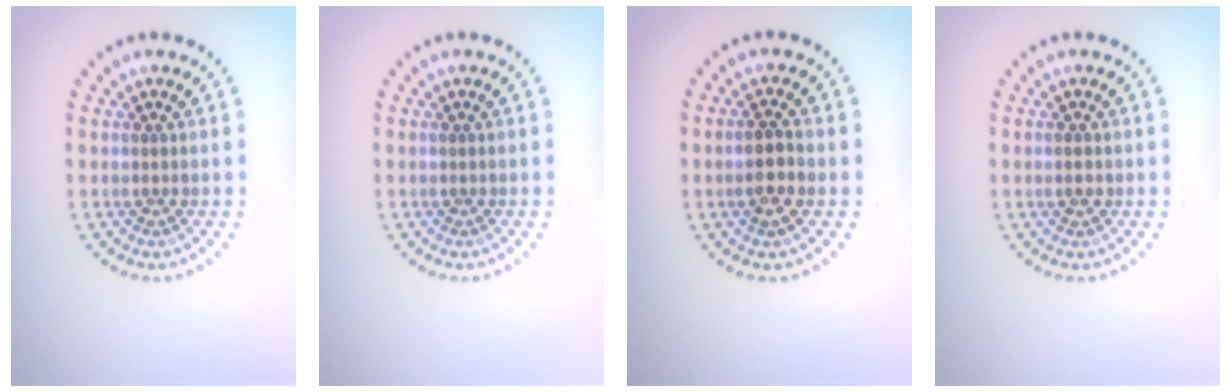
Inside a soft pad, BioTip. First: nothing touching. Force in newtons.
{"total": 0.0}
{"total": 2.5, "press": 2.4, "slide": 0.6}
{"total": 1.1, "press": 1.1, "slide": 0.0}